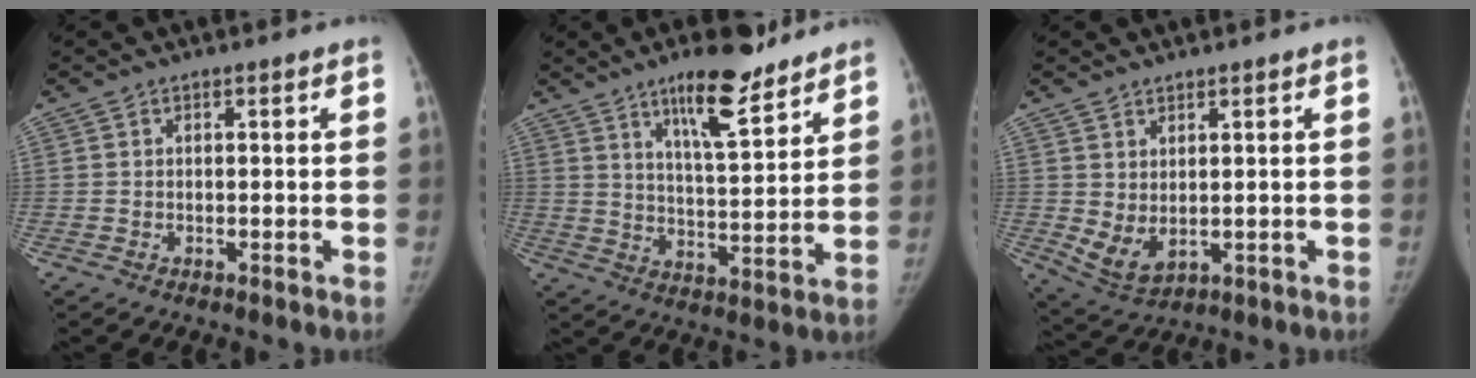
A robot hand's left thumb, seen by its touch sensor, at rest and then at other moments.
{"total": 13.1, "force": [9.1, 3.5, 8.8], "torque": [-0.120, -0.061, 0.149]}
{"total": 5.6, "force": [0.9, 3.1, 4.6], "torque": [-0.086, -0.015, 0.036]}